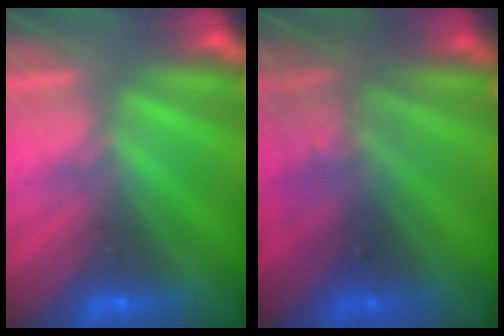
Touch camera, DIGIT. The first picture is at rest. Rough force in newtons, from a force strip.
{"total": 2.8}